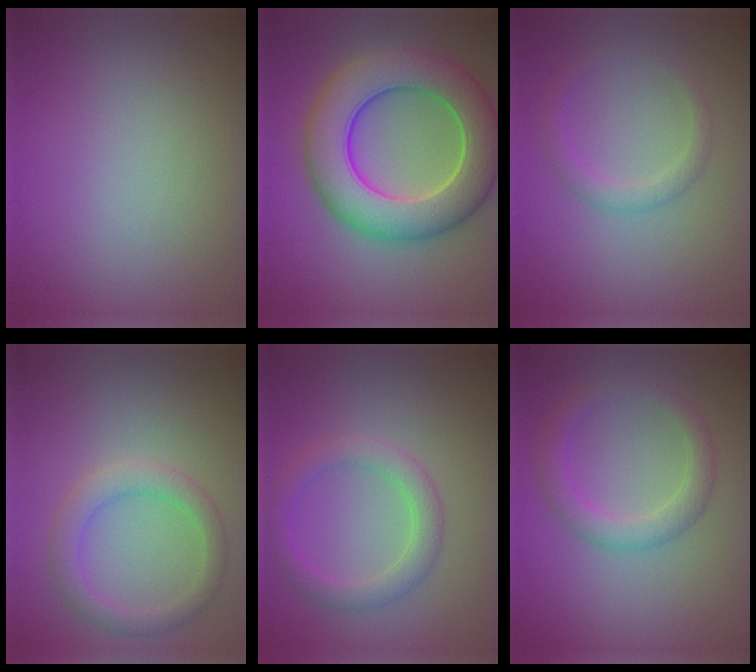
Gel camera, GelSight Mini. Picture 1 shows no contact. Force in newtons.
{"total": 10.2, "press": 10.1, "slide": 0.6}
{"total": 1.8, "press": 1.7, "slide": 0.1}
{"total": 3.0, "press": 3.0, "slide": 0.2}
{"total": 3.0, "press": 3.0, "slide": 0.1}
{"total": 3.0, "press": 3.0, "slide": 0.1}